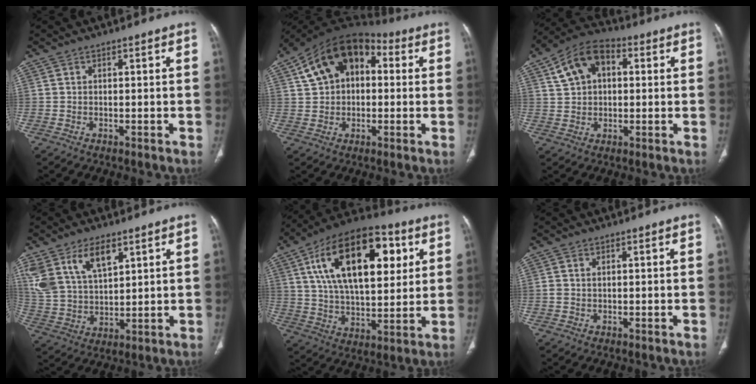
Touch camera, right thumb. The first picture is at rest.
{"total": 15.7, "force": [4.0, 10.4, 11.1], "torque": [-0.166, 0.034, 0.058]}
{"total": 11.5, "force": [3.4, 7.6, 8.0], "torque": [-0.126, 0.021, 0.052]}
{"total": 13.5, "force": [7.4, 7.2, 8.7], "torque": [-0.162, -0.021, 0.155]}
{"total": 25.7, "force": [8.5, 12.9, 20.5], "torque": [-0.320, -0.006, 0.138]}
{"total": 1.1, "force": [0.3, 0.6, 0.8], "torque": [-0.024, 0.005, 0.012]}